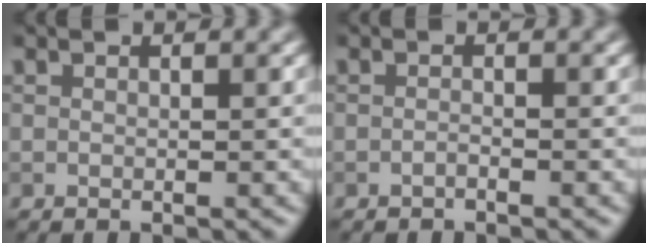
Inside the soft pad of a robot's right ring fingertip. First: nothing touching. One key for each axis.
{"total": 0.6, "fx": -0.5, "fy": 0.1, "fz": 0.4, "tx": -0.006, "ty": 0.003, "tz": -0.011}